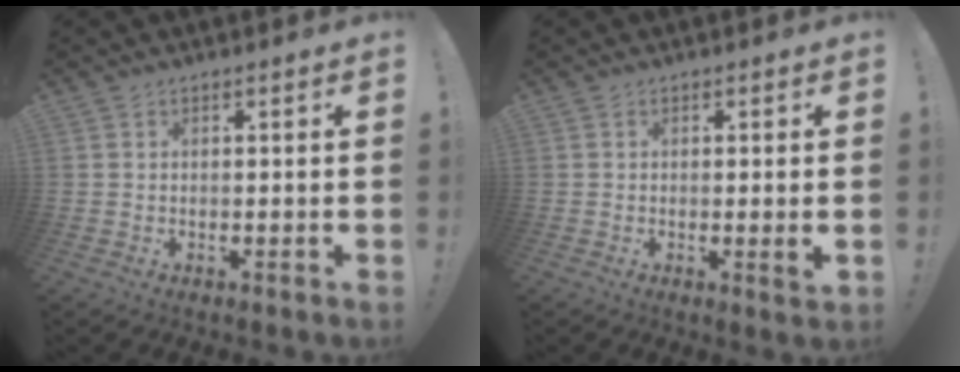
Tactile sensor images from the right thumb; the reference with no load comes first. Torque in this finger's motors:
{"motor_torque": [-0.11, 0.10, -0.08, 0.11, 0.01]}